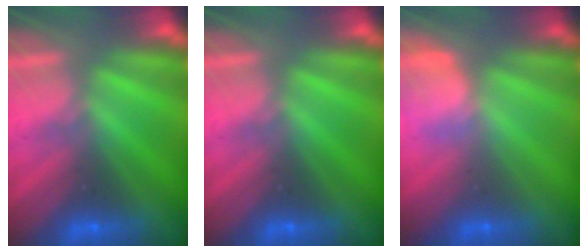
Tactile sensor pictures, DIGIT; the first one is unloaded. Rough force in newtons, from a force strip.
{"total": 0.0}
{"total": 2.9}